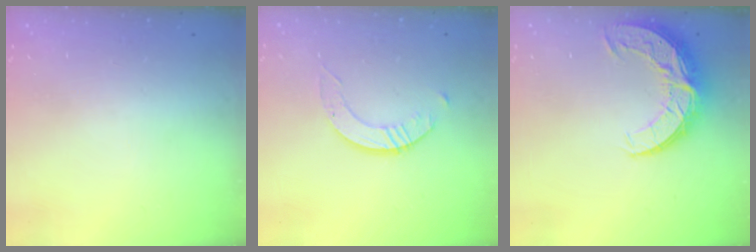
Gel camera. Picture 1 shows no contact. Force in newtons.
{"total": 2.4, "press": 2.4, "slide": 0.3}
{"total": 11.0, "press": 10.9, "slide": 0.8}